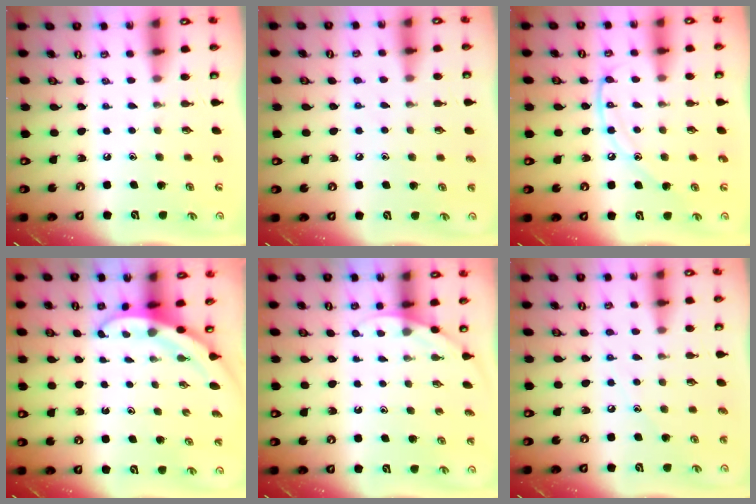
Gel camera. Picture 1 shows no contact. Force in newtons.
{"total": 5.6, "press": 5.6, "slide": 0.6}
{"total": 11.2, "press": 11.2, "slide": 1.2}
{"total": 3.1, "press": 3.1, "slide": 0.1}
{"total": 2.6, "press": 2.6, "slide": 0.1}
{"total": 5.8, "press": 5.7, "slide": 0.7}